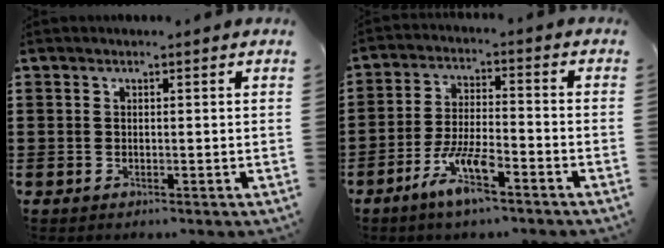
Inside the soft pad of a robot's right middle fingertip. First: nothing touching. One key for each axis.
{"total": 7.7, "fx": -4.8, "fy": 1.7, "fz": 5.7, "tx": -0.125, "ty": -0.003, "tz": -0.093}